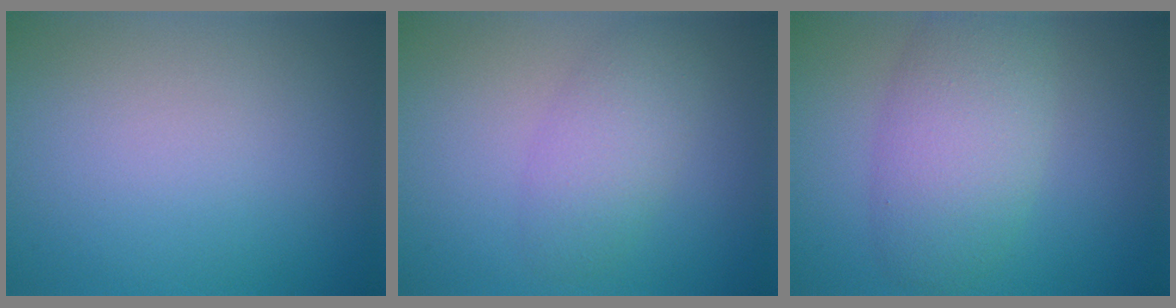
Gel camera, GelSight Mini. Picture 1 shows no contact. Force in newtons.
{"total": 3.2, "press": 3.2, "slide": 0.0}
{"total": 5.6, "press": 5.6, "slide": 0.2}